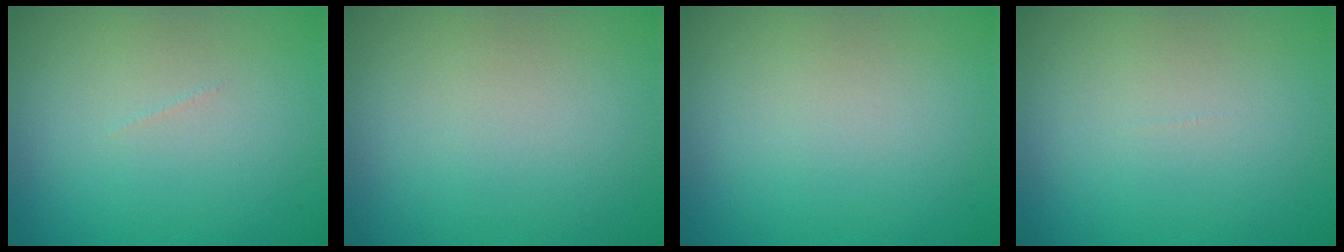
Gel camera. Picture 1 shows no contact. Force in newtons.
{"total": 0.0}
{"total": 0.0}
{"total": 0.0}